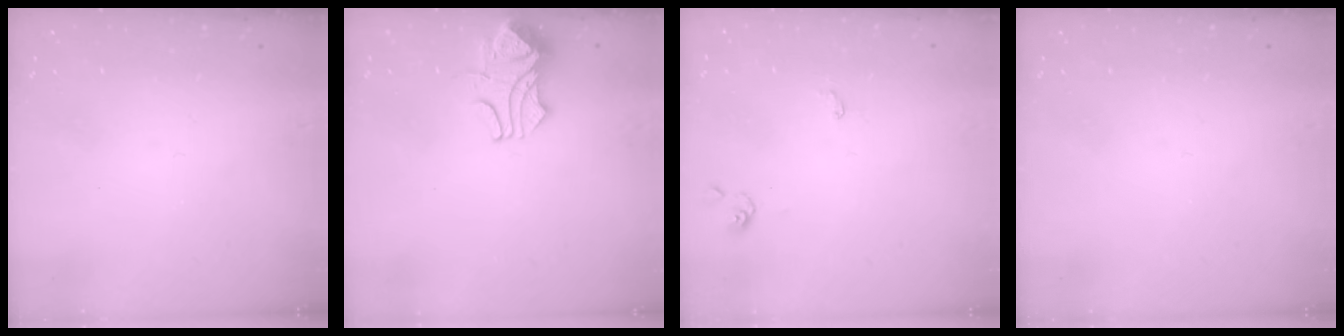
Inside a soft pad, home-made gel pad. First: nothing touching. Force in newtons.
{"total": 3.8, "press": 3.7, "slide": 0.8}
{"total": 1.1, "press": 1.1, "slide": 0.2}
{"total": 0.0}